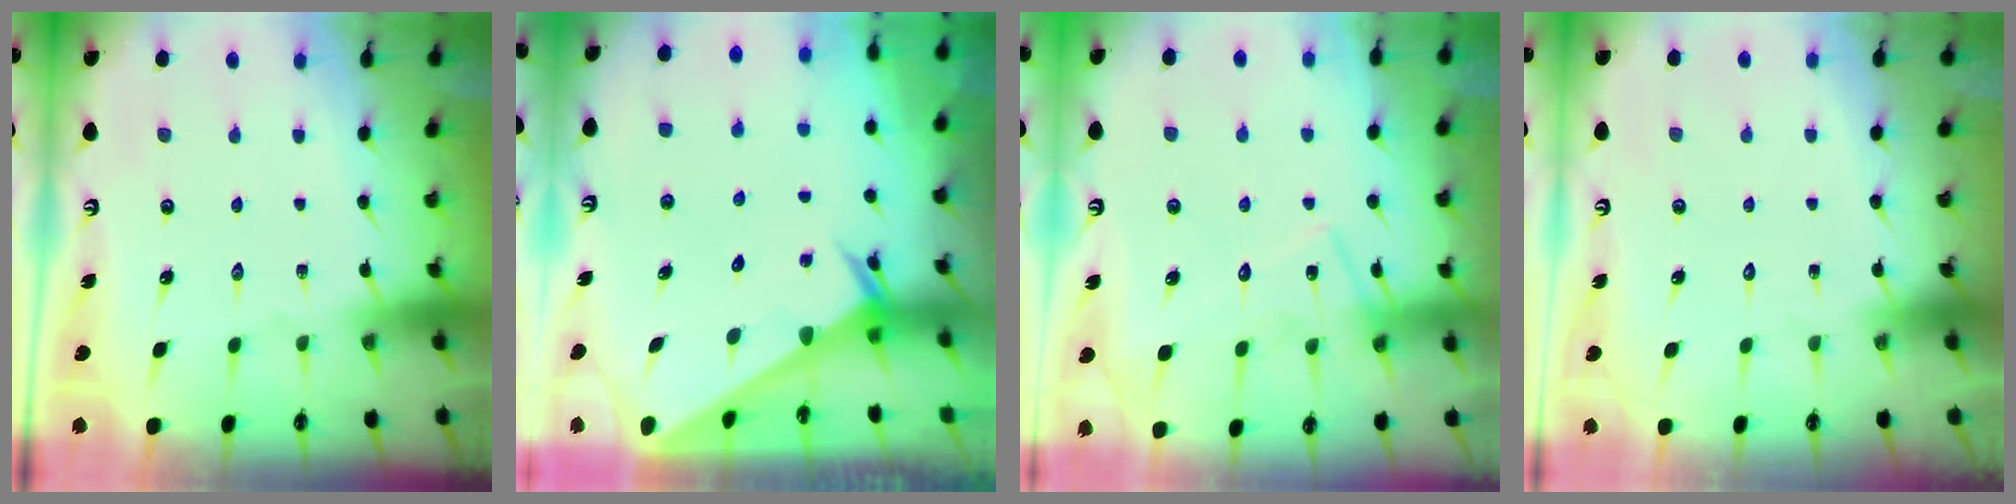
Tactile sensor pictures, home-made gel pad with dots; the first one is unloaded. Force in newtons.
{"total": 2.4, "press": 2.4, "slide": 0.1}
{"total": 13.4, "press": 13.4, "slide": 0.8}
{"total": 1.8, "press": 1.8, "slide": 0.1}